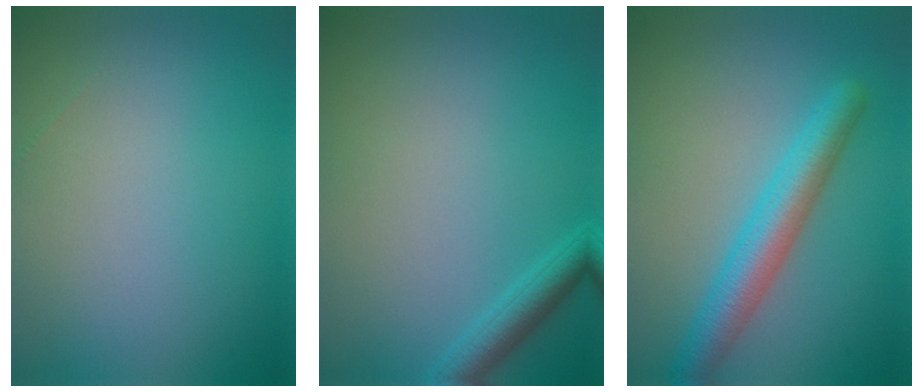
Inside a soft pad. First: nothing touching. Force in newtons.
{"total": 2.4, "press": 2.4, "slide": 0.2}
{"total": 4.7, "press": 4.7, "slide": 0.2}